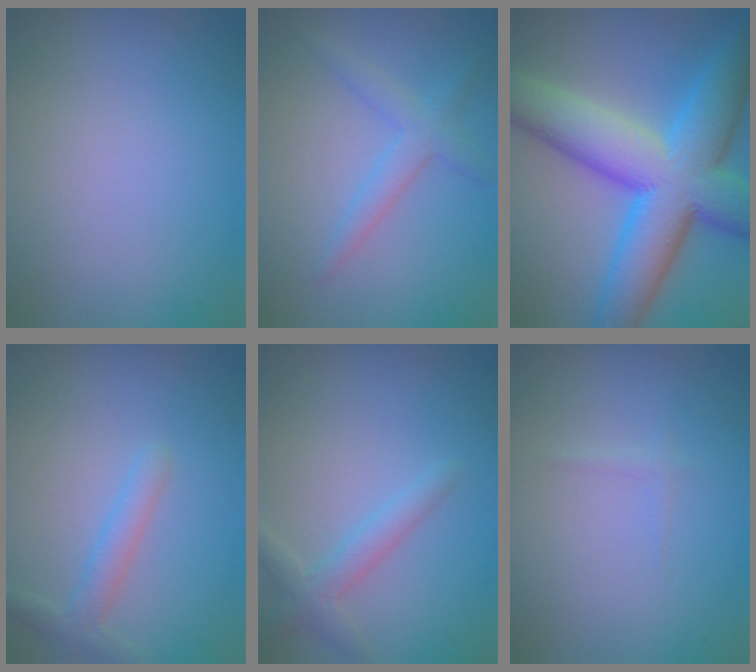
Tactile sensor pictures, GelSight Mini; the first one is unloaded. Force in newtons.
{"total": 2.4, "press": 2.4, "slide": 0.2}
{"total": 12.7, "press": 12.7, "slide": 0.2}
{"total": 2.2, "press": 2.2, "slide": 0.1}
{"total": 2.3, "press": 2.3, "slide": 0.0}
{"total": 0.6, "press": 0.6, "slide": 0.0}